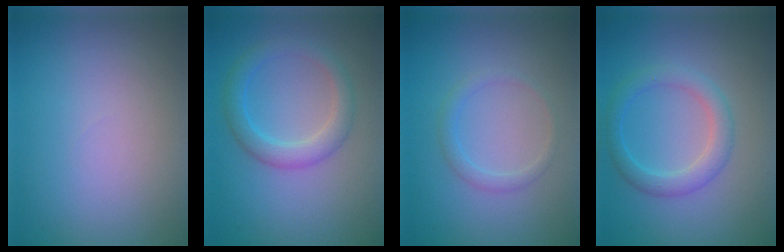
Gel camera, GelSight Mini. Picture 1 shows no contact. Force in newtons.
{"total": 3.0, "press": 3.0, "slide": 0.1}
{"total": 1.3, "press": 1.3, "slide": 0.1}
{"total": 2.8, "press": 2.8, "slide": 0.0}